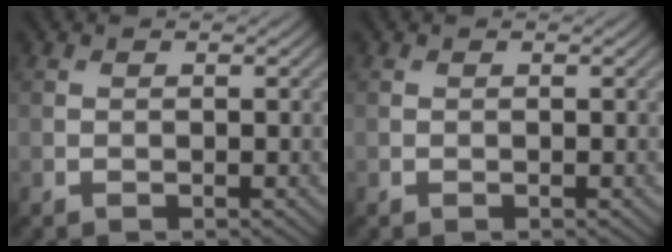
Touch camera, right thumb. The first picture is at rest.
{"total": 0.0}